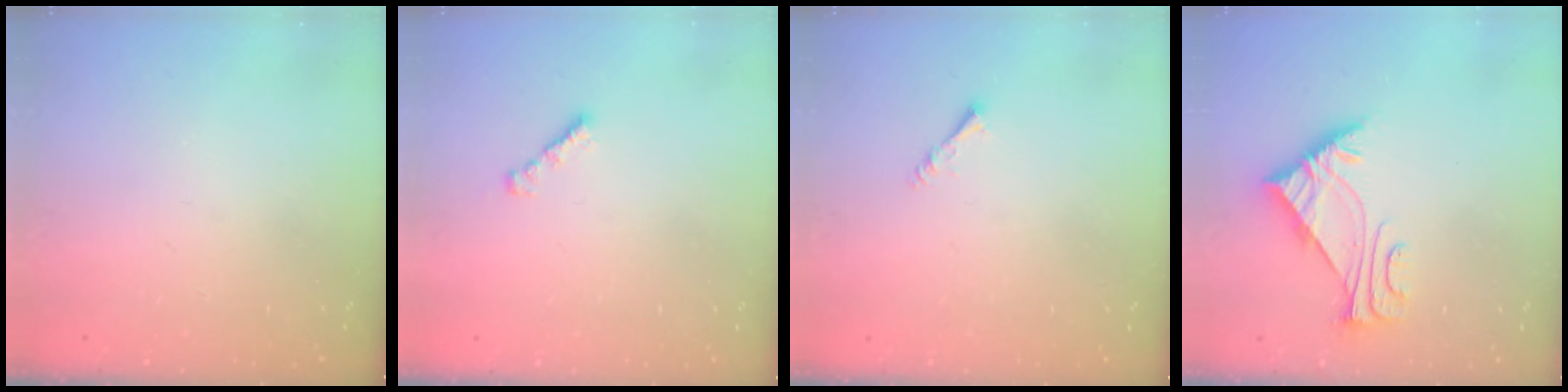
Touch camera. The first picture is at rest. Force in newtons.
{"total": 1.6, "press": 1.5, "slide": 0.4}
{"total": 1.8, "press": 1.8, "slide": 0.1}
{"total": 5.7, "press": 5.7, "slide": 0.6}